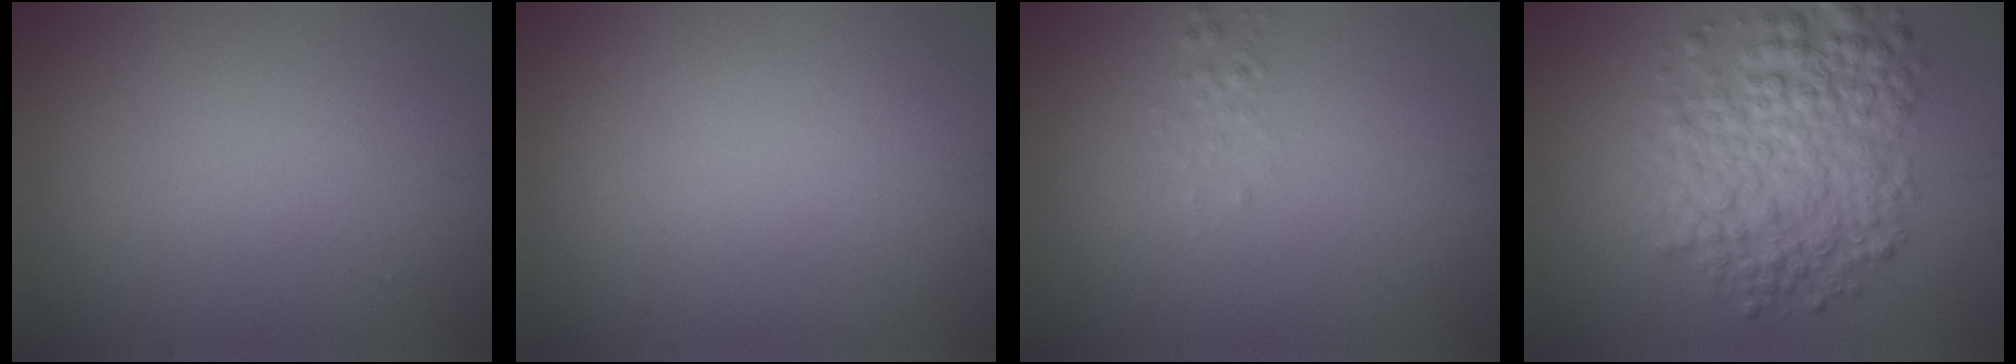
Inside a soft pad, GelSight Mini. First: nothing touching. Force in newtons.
{"total": 0.0}
{"total": 0.7, "press": 0.7, "slide": 0.1}
{"total": 6.9, "press": 6.9, "slide": 0.1}